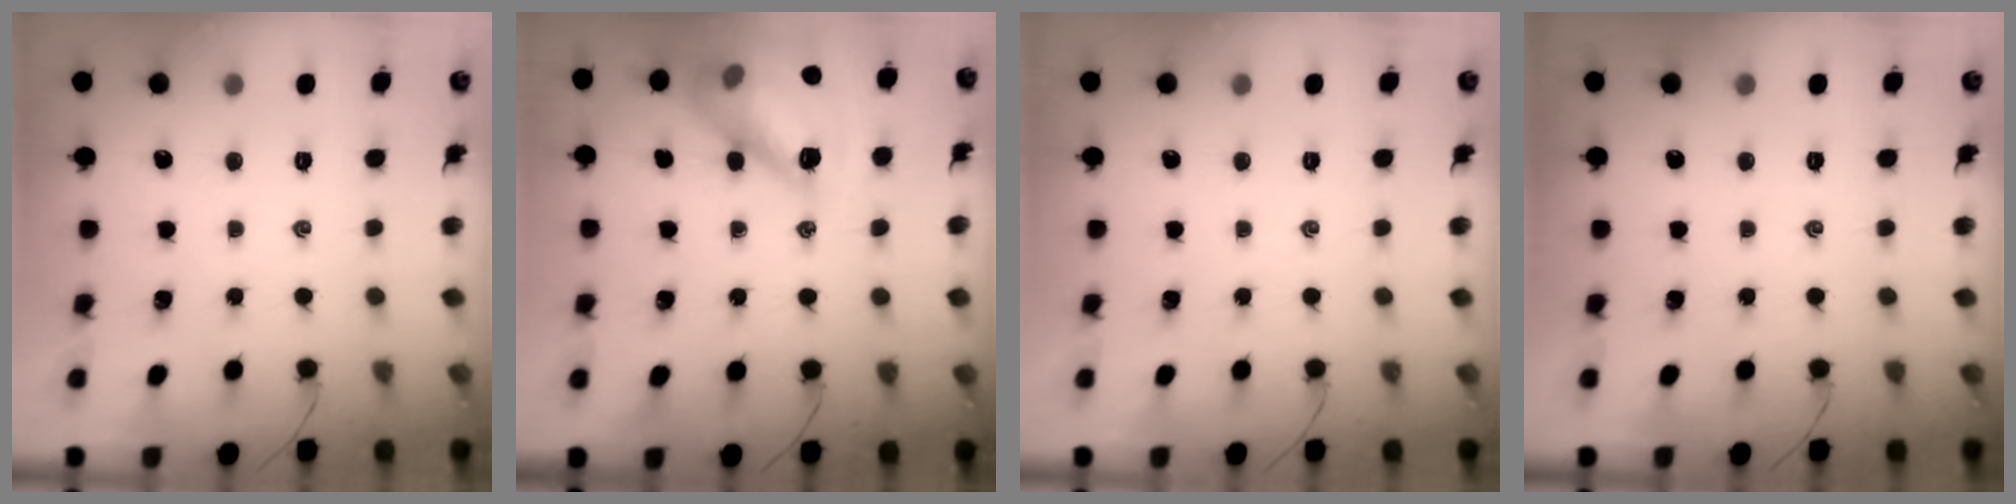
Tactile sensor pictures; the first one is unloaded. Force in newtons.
{"total": 16.2, "press": 16.1, "slide": 2.0}
{"total": 0.0}
{"total": 0.0}